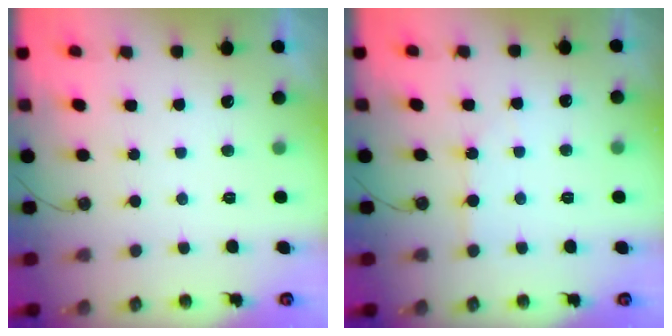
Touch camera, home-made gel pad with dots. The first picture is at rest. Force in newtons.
{"total": 3.8, "press": 3.7, "slide": 0.5}